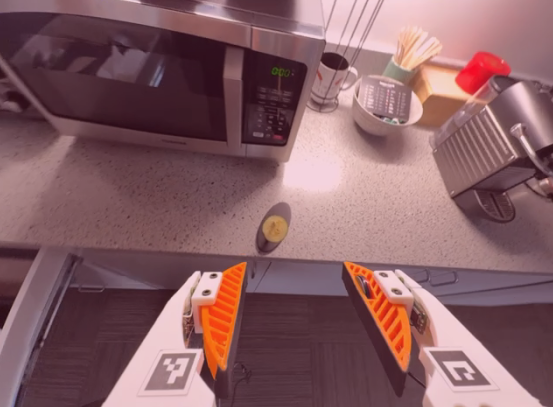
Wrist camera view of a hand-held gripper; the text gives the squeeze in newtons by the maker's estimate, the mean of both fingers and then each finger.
{"total": 0.0}